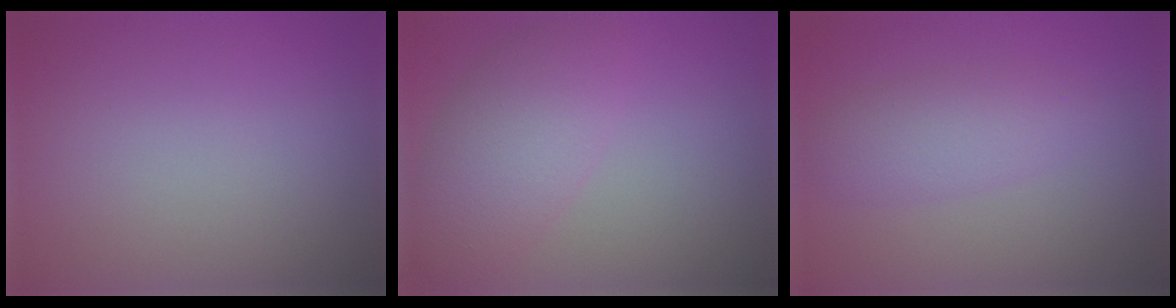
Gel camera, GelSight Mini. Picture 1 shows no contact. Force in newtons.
{"total": 4.7, "press": 4.7, "slide": 0.1}
{"total": 2.8, "press": 2.8, "slide": 0.1}